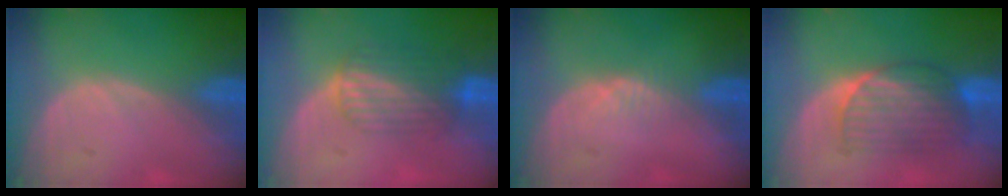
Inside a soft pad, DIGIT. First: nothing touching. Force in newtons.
{"total": 7.0, "press": 5.8, "slide": 3.8}
{"total": 1.7, "press": 1.5, "slide": 0.8}
{"total": 6.9, "press": 6.9, "slide": 0.4}